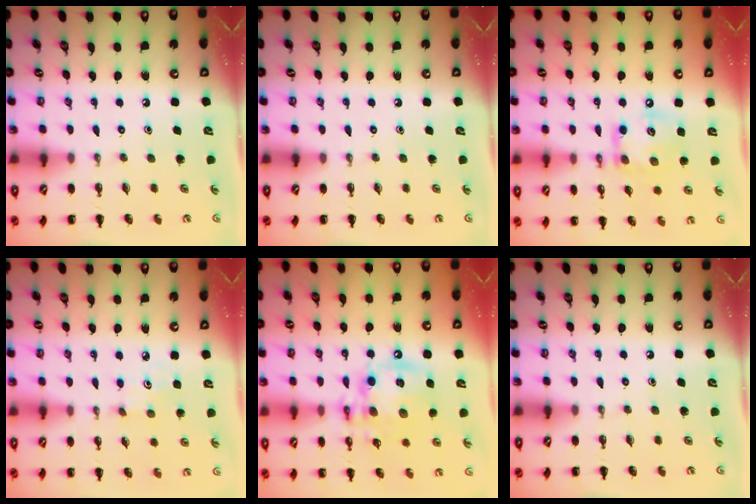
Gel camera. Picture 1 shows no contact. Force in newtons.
{"total": 0.0}
{"total": 12.3, "press": 12.3, "slide": 1.2}
{"total": 2.8, "press": 2.7, "slide": 0.7}
{"total": 14.5, "press": 14.2, "slide": 2.7}
{"total": 0.0}